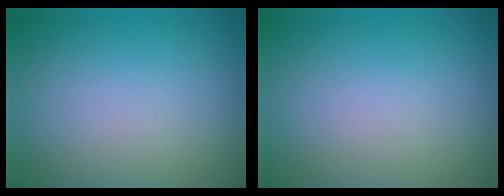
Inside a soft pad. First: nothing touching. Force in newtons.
{"total": 0.0}